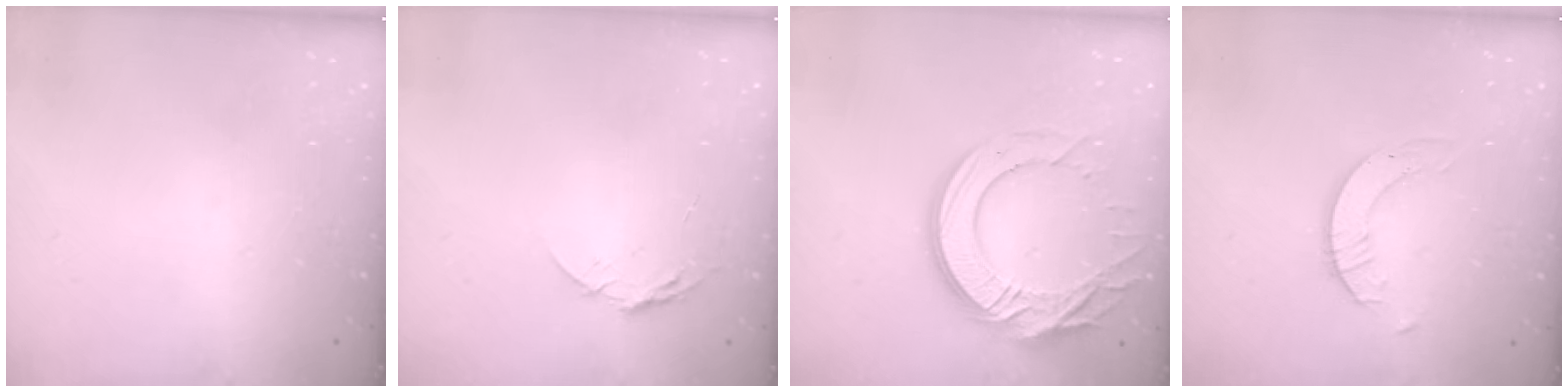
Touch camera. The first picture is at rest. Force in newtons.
{"total": 6.5, "press": 6.5, "slide": 0.6}
{"total": 17.9, "press": 17.8, "slide": 1.9}
{"total": 2.7, "press": 2.7, "slide": 0.2}